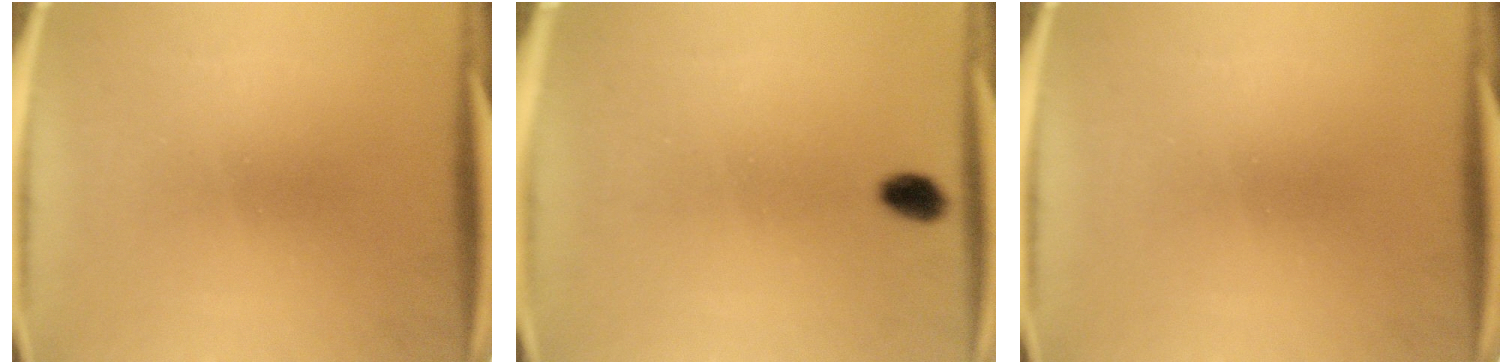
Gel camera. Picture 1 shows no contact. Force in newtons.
{"total": 2.7}
{"total": 0.0}